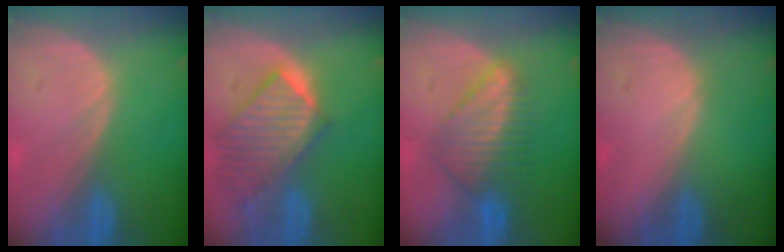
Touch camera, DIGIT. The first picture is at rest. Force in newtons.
{"total": 10.0, "press": 8.8, "slide": 4.7}
{"total": 6.7, "press": 6.6, "slide": 1.3}
{"total": 0.6, "press": 0.1, "slide": 0.6}